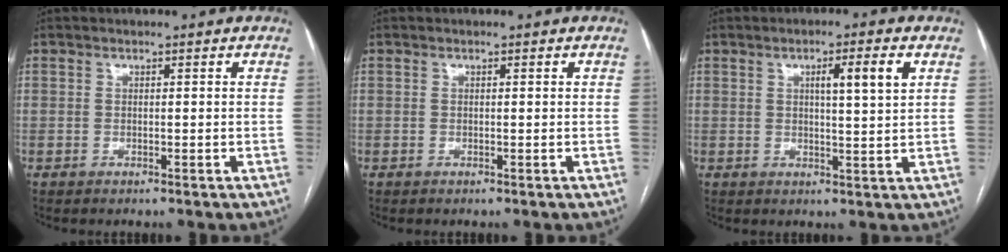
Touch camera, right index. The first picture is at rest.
{"total": 0.0}
{"total": 5.4, "force": [1.9, 0.0, 5.0], "torque": [-0.077, 0.002, 0.028]}